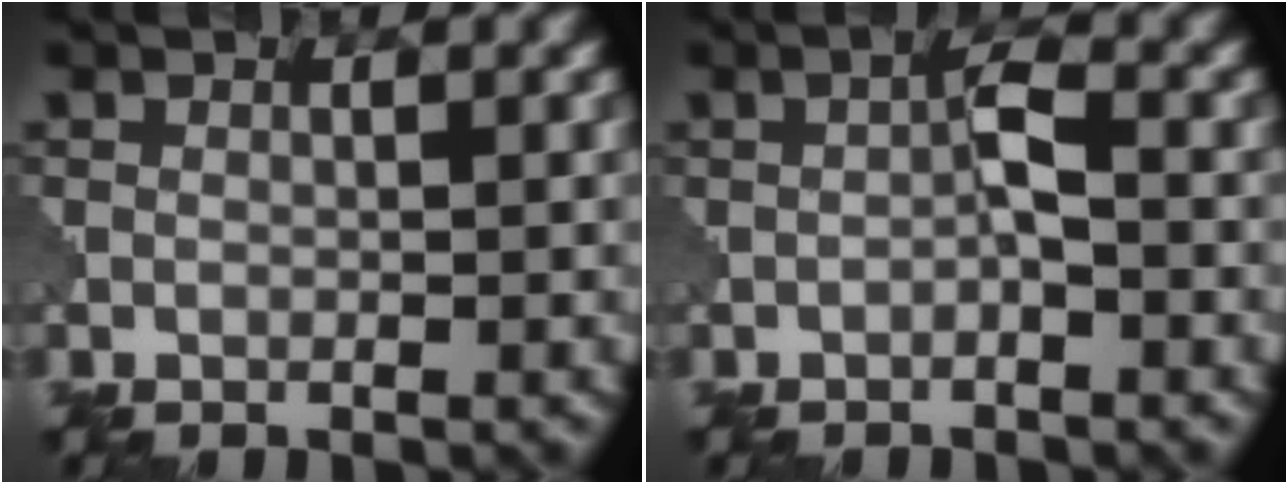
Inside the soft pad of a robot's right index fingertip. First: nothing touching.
{"total": 1.9, "force": [-0.5, 0.3, 1.8], "torque": [-0.034, 0.009, -0.011]}